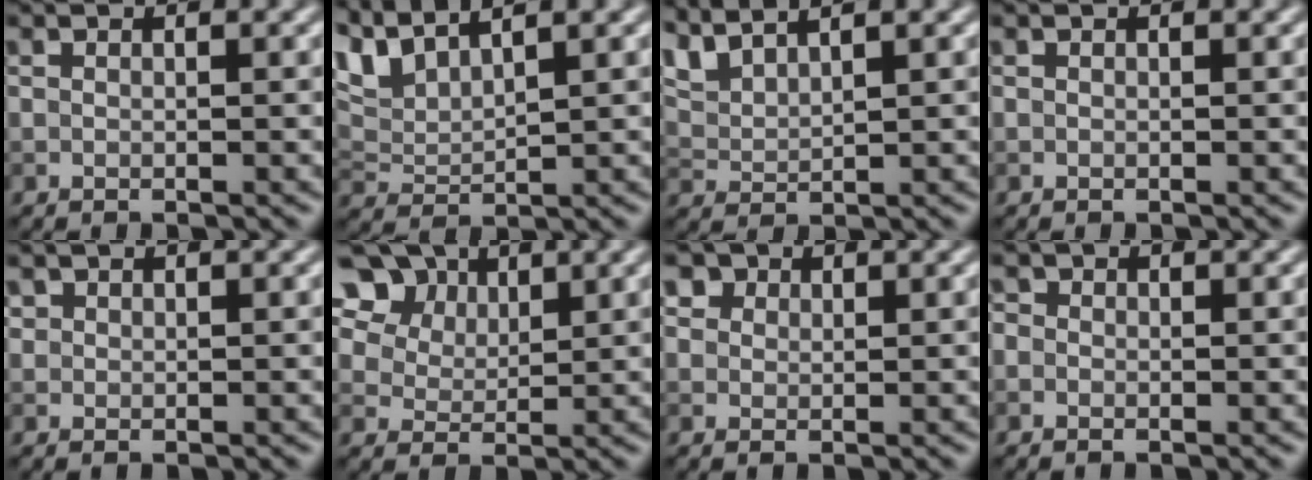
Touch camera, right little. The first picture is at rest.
{"total": 5.4, "force": [4.3, 1.5, 2.9], "torque": [-0.075, 0.015, 0.088]}
{"total": 4.0, "force": [3.4, 0.9, 1.9], "torque": [-0.057, 0.011, 0.072]}
{"total": 0.0}
{"total": 0.7, "force": [0.4, 0.6, 0.0], "torque": [0.003, -0.001, 0.010]}
{"total": 10.9, "force": [6.6, 7.2, 4.9], "torque": [-0.116, 0.026, 0.111]}
{"total": 3.0, "force": [2.0, 2.0, 1.1], "torque": [-0.032, 0.002, 0.034]}
{"total": 0.9, "force": [0.1, 0.8, 0.3], "torque": [-0.010, -0.003, -0.006]}